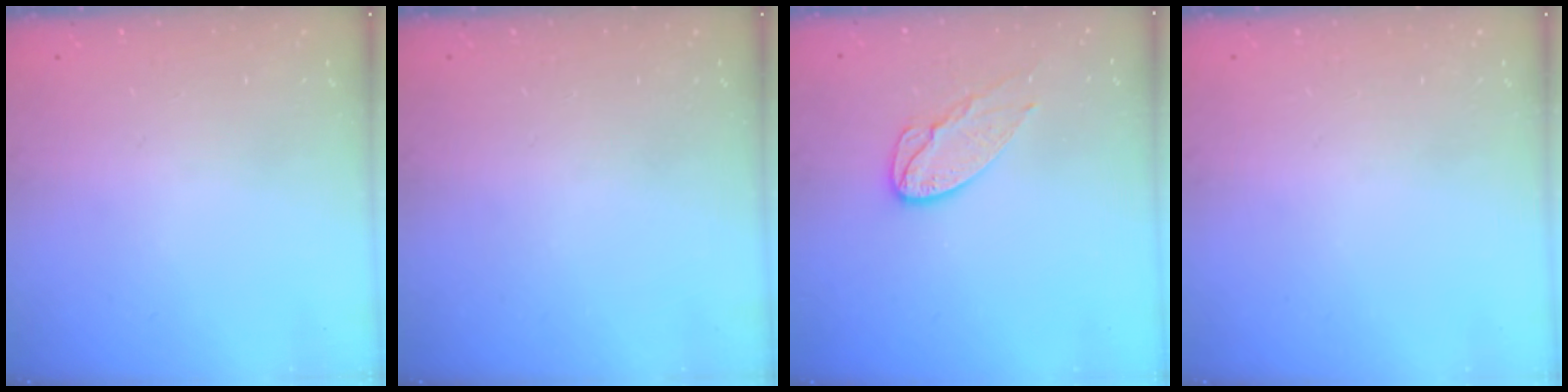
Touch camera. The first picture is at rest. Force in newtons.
{"total": 0.0}
{"total": 9.1, "press": 9.1, "slide": 0.4}
{"total": 0.0}